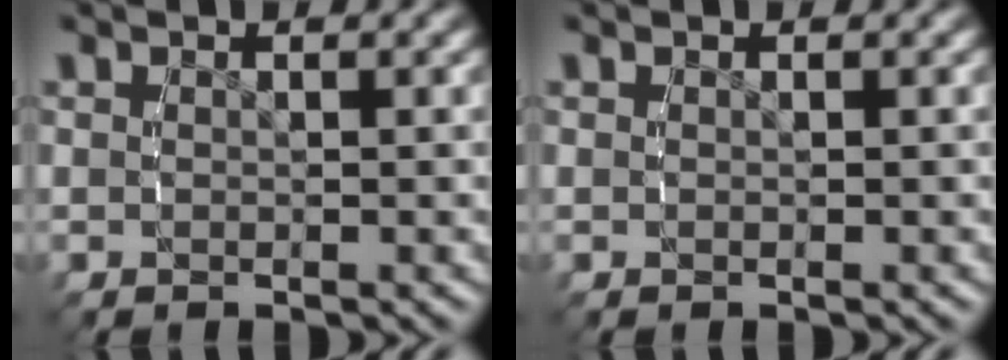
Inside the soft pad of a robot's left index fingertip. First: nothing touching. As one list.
[{"total": 0.0}]